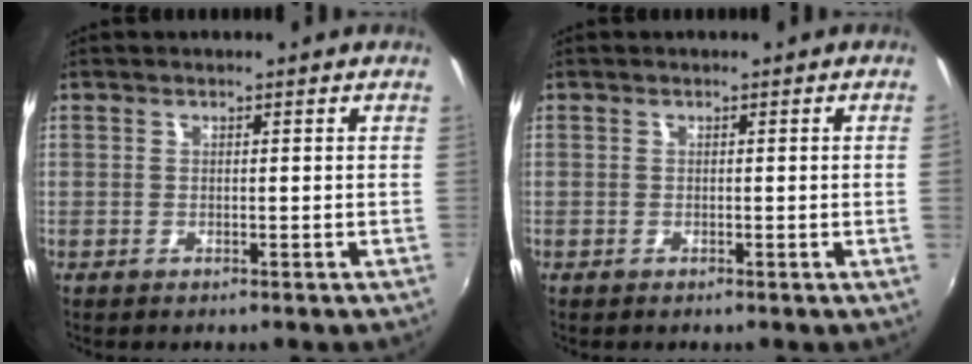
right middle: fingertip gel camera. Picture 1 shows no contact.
{"total": 1.0, "force": [0.2, -0.6, 0.8], "torque": [-0.006, -0.008, 0.004]}